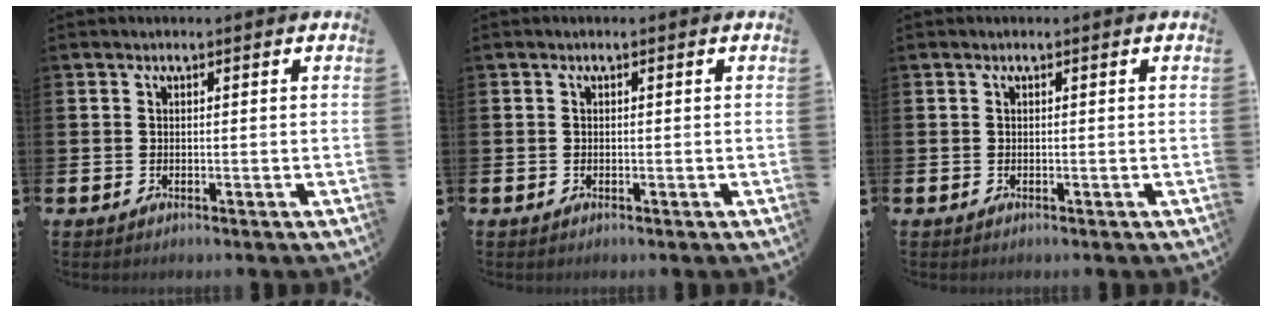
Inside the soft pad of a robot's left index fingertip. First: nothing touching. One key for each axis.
{"total": 0.0}
{"total": 0.0}